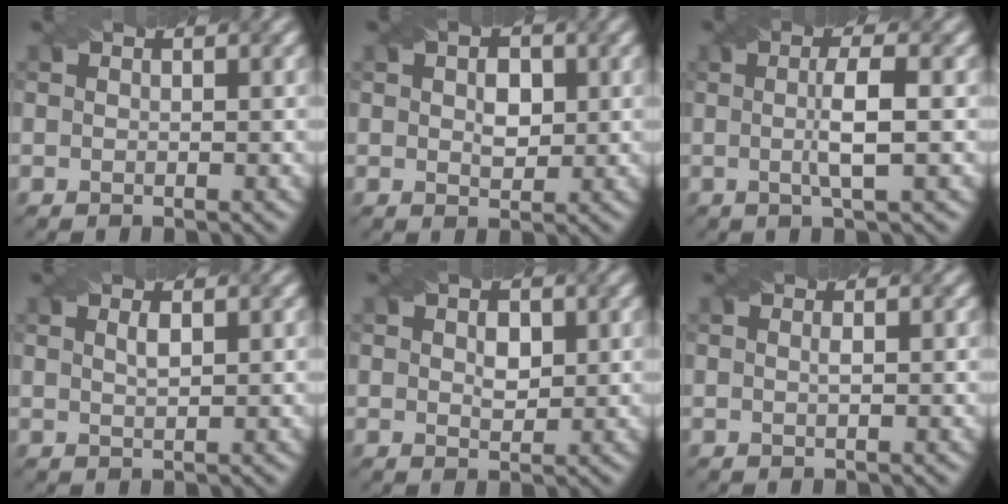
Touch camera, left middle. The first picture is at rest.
{"total": 2.4, "force": [0.4, 1.5, 1.8], "torque": [-0.031, 0.000, 0.009]}
{"total": 3.6, "force": [0.0, 0.6, 3.5], "torque": [-0.063, 0.000, -0.001]}
{"total": 1.1, "force": [0.6, 0.3, 0.9], "torque": [-0.016, 0.004, 0.011]}
{"total": 1.9, "force": [0.6, 1.2, 1.4], "torque": [-0.024, -0.002, 0.012]}
{"total": 0.6, "force": [0.1, 0.1, 0.6], "torque": [-0.011, 0.001, 0.000]}